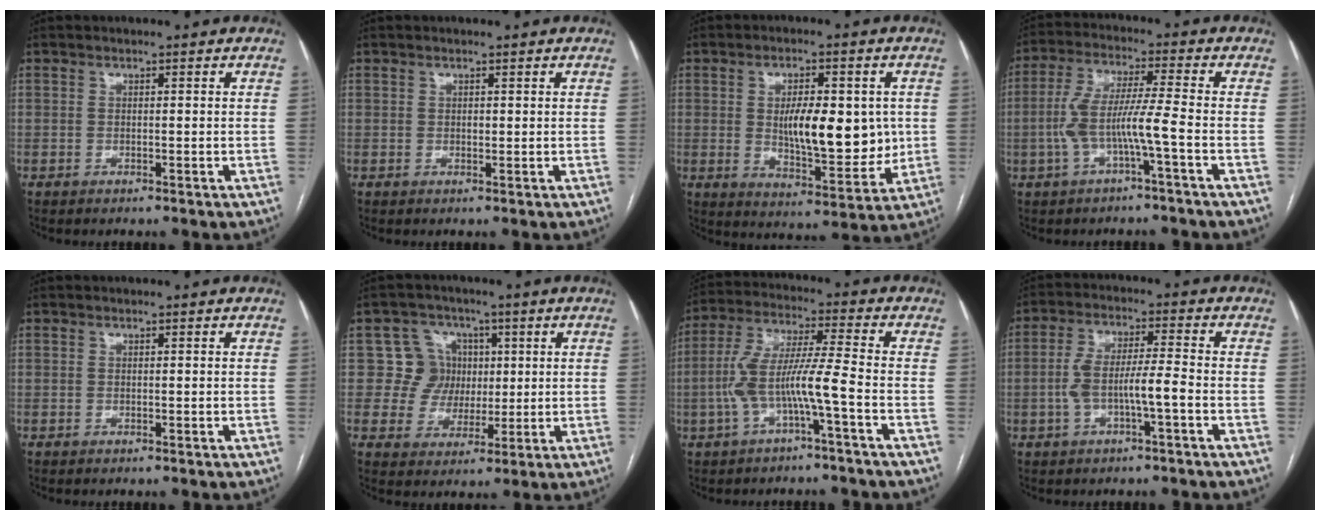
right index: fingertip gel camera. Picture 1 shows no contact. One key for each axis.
{"total": 0.6, "fx": 0.2, "fy": 0.4, "fz": 0.4, "tx": -0.006, "ty": 0.000, "tz": 0.003}
{"total": 12.4, "fx": 0.7, "fy": 4.8, "fz": 11.4, "tx": -0.173, "ty": -0.002, "tz": 0.021}
{"total": 8.1, "fx": -2.4, "fy": 0.0, "fz": 7.7, "tx": -0.165, "ty": 0.022, "tz": -0.045}
{"total": 0.0}
{"total": 7.5, "fx": 1.3, "fy": 7.3, "fz": 1.0, "tx": -0.010, "ty": 0.027, "tz": 0.024}
{"total": 9.3, "fx": -3.1, "fy": 0.1, "fz": 8.8, "tx": -0.187, "ty": 0.025, "tz": -0.059}
{"total": 7.0, "fx": -2.0, "fy": 0.8, "fz": 6.7, "tx": -0.137, "ty": 0.020, "tz": -0.036}